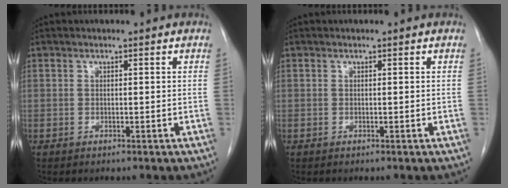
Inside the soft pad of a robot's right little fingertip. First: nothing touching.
{"total": 0.0}